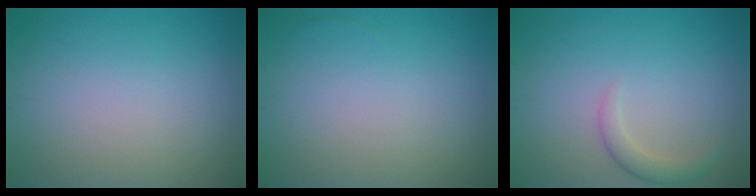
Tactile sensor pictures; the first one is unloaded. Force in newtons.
{"total": 0.0}
{"total": 1.8, "press": 1.8, "slide": 0.2}